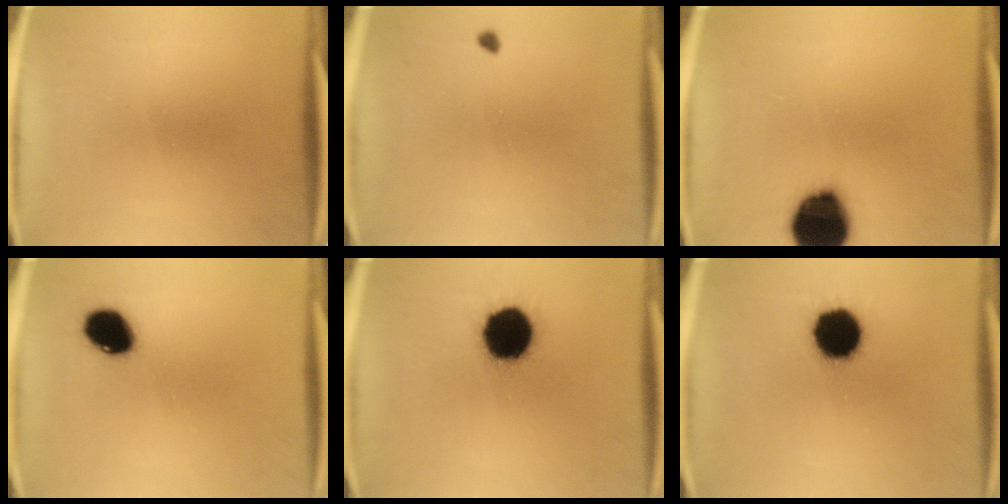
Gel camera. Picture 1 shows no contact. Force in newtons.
{"total": 0.7}
{"total": 17.1}
{"total": 8.9}
{"total": 18.2}
{"total": 15.4}